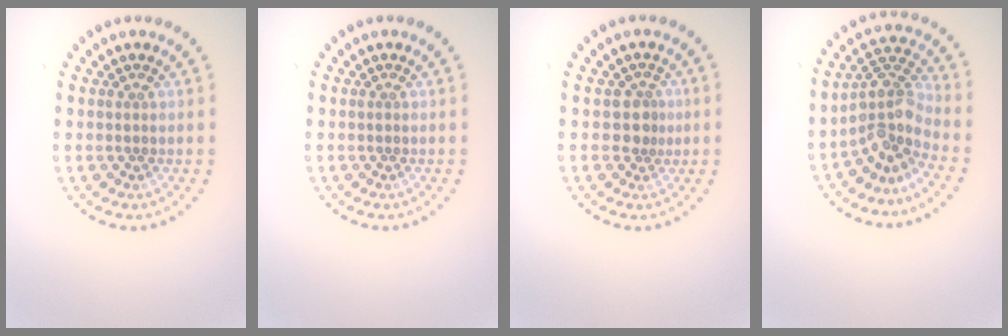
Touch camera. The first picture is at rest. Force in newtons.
{"total": 0.0}
{"total": 1.8, "press": 1.5, "slide": 1.1}
{"total": 4.3, "press": 3.1, "slide": 2.9}